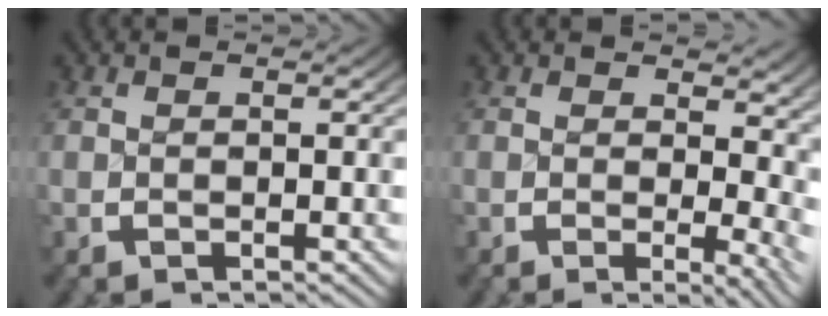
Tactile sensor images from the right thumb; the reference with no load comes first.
{"total": 3.6, "force": [0.6, 1.9, 2.9], "torque": [-0.017, -0.014, 0.004]}